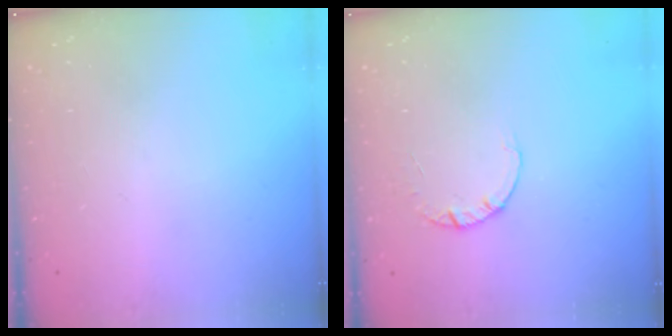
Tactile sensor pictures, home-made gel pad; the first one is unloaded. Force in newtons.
{"total": 1.8, "press": 1.8, "slide": 0.1}